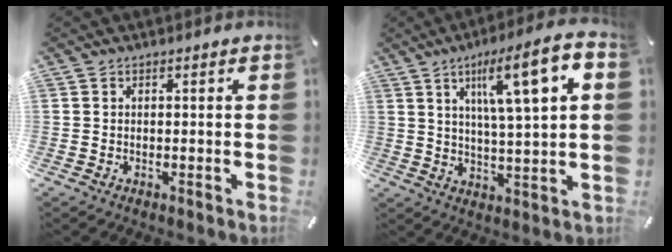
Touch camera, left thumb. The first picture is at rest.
{"total": 13.2, "force": [5.9, 2.4, 11.6], "torque": [-0.188, -0.014, 0.090]}